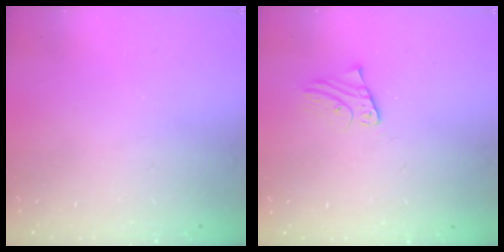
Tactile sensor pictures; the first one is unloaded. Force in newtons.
{"total": 1.8, "press": 1.8, "slide": 0.2}